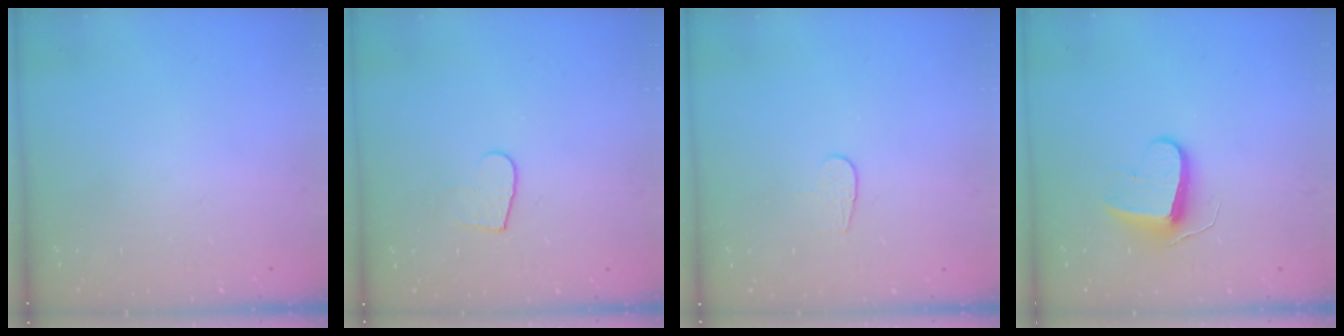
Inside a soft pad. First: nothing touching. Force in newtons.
{"total": 6.0, "press": 6.0, "slide": 0.5}
{"total": 3.7, "press": 3.7, "slide": 0.3}
{"total": 8.8, "press": 8.8, "slide": 0.2}